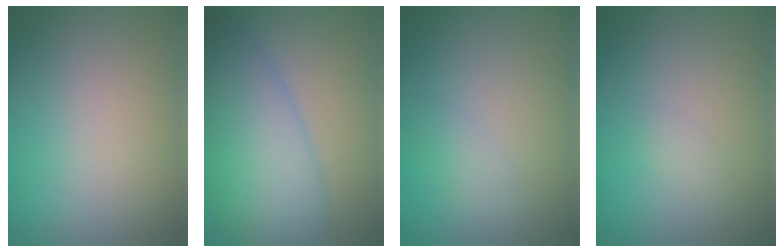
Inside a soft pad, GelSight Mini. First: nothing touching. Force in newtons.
{"total": 9.0, "press": 9.0, "slide": 0.0}
{"total": 1.1, "press": 1.1, "slide": 0.0}
{"total": 0.7, "press": 0.7, "slide": 0.1}